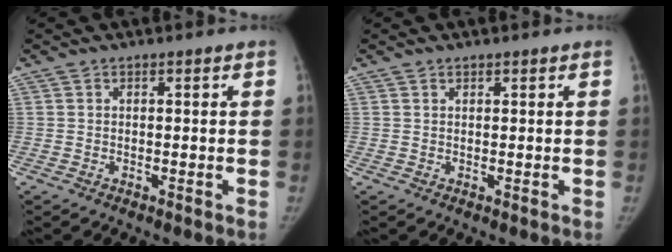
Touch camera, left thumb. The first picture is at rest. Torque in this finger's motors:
{"motor_torque": [-0.19, -0.10, -0.24, 0.31, 0.01]}